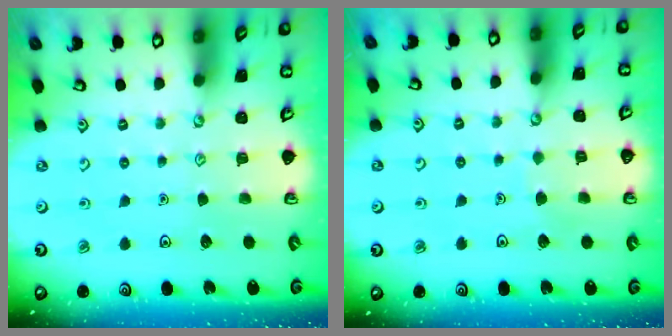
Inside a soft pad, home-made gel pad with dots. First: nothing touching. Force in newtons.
{"total": 3.9, "press": 3.9, "slide": 0.3}